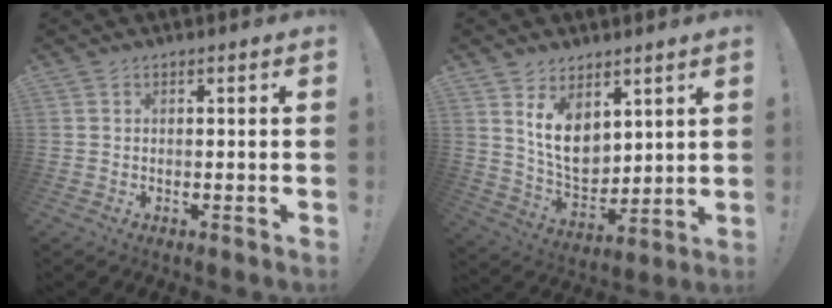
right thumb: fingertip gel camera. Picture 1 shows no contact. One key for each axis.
{"total": 11.5, "fx": 5.5, "fy": 7.8, "fz": 6.4, "tx": -0.116, "ty": -0.039, "tz": 0.107}